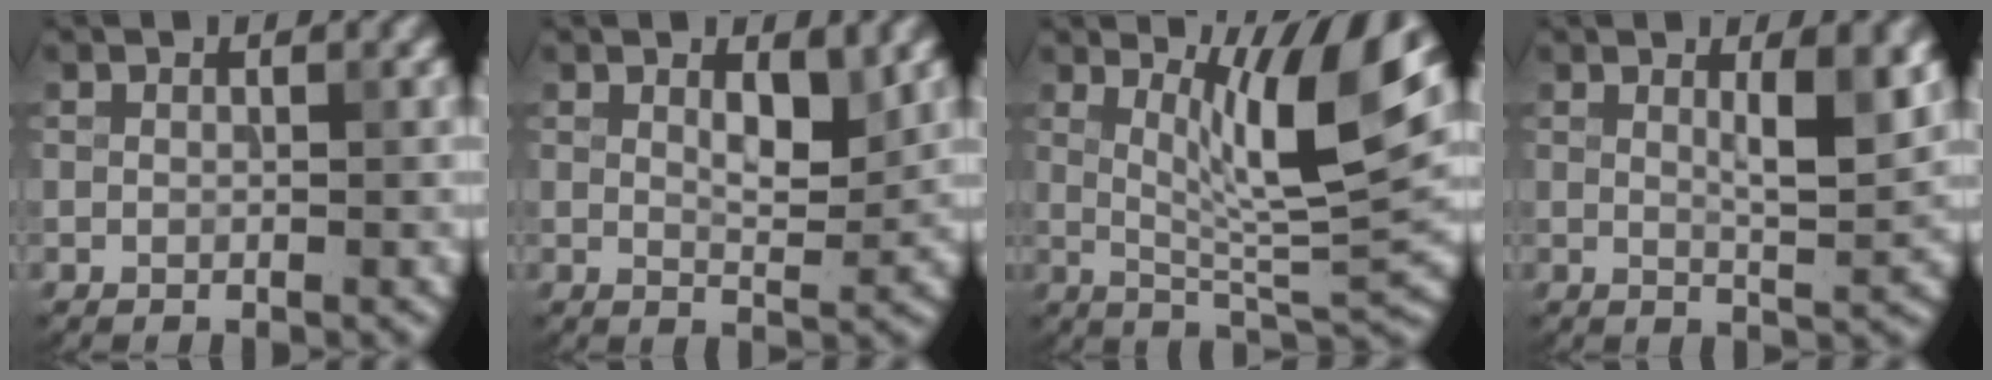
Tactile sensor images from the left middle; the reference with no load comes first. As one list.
[{"total": 2.7, "force": [1.3, 0.8, 2.3], "torque": [-0.036, -0.006, 0.023]}, {"total": 9.0, "force": [3.3, 1.7, 8.2], "torque": [-0.124, -0.012, 0.061]}, {"total": 3.8, "force": [1.3, 0.8, 3.5], "torque": [-0.051, -0.006, 0.020]}]